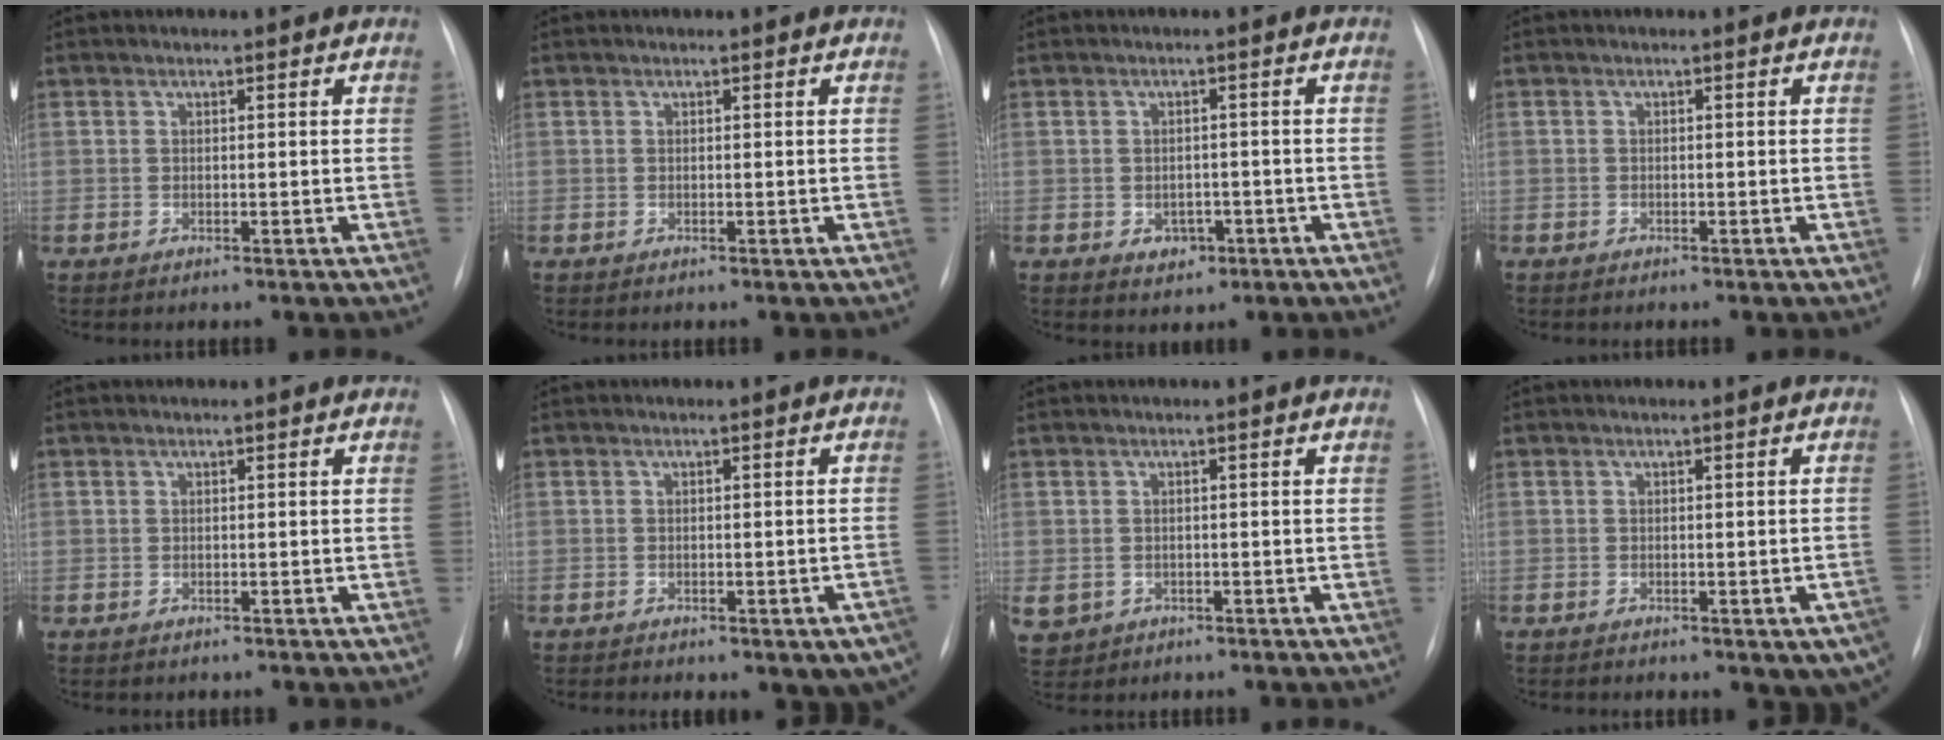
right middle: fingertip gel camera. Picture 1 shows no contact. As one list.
[{"total": 0.0}, {"total": 2.9, "force": [-1.2, 2.2, 1.4], "torque": [-0.018, 0.005, -0.004]}, {"total": 0.6, "force": [-0.5, 0.3, 0.2], "torque": [-0.010, 0.001, -0.010]}, {"total": 0.0}, {"total": 7.7, "force": [-5.0, 2.9, 5.1], "torque": [-0.048, 0.012, -0.060]}, {"total": 6.6, "force": [-2.6, 5.7, 2.1], "torque": [-0.070, -0.003, -0.030]}, {"total": 6.0, "force": [-3.5, 2.2, 4.4], "torque": [-0.036, 0.005, -0.042]}]